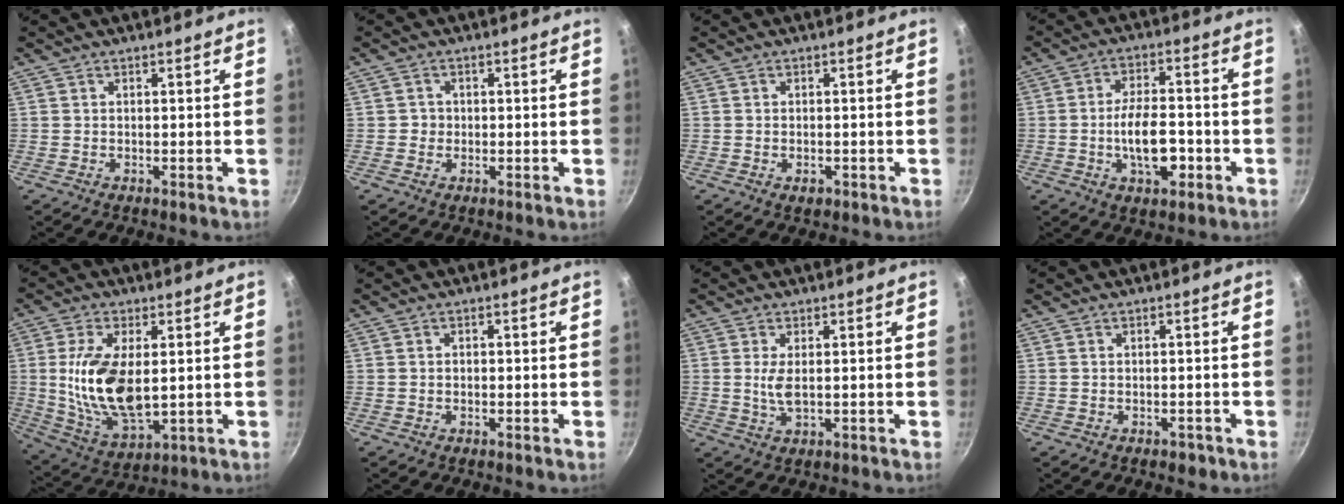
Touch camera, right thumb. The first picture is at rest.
{"total": 1.5, "force": [-0.2, 1.5, 0.3], "torque": [0.007, 0.000, -0.006]}
{"total": 1.9, "force": [-0.8, 1.2, 1.2], "torque": [-0.017, 0.001, -0.010]}
{"total": 10.5, "force": [-2.9, 5.1, 8.7], "torque": [-0.129, 0.022, -0.049]}
{"total": 15.4, "force": [1.2, 7.7, 13.3], "torque": [-0.248, -0.012, 0.032]}
{"total": 0.6, "force": [-0.2, 0.5, 0.3], "torque": [-0.003, 0.004, -0.002]}
{"total": 3.5, "force": [0.3, 1.4, 3.2], "torque": [-0.066, -0.004, 0.008]}
{"total": 1.4, "force": [-0.9, 0.9, 0.7], "torque": [-0.003, 0.013, -0.001]}